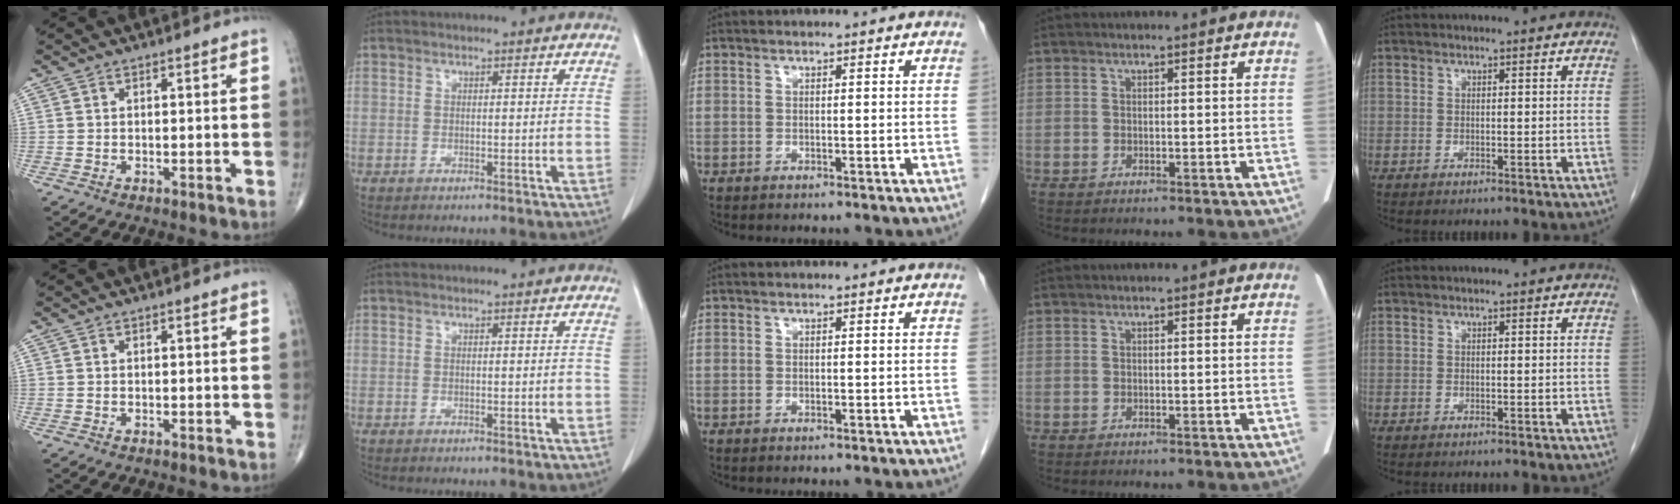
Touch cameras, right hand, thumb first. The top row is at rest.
{}